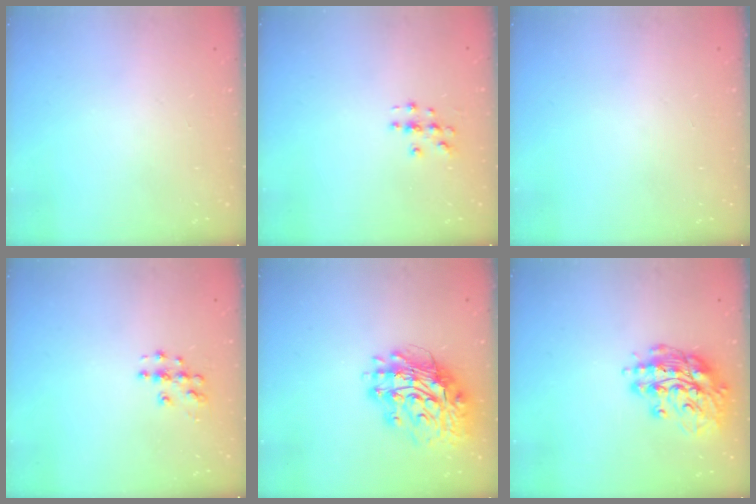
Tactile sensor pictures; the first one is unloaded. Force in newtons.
{"total": 3.0, "press": 3.0, "slide": 0.1}
{"total": 0.0}
{"total": 6.1, "press": 6.1, "slide": 0.3}
{"total": 16.0, "press": 15.9, "slide": 2.1}
{"total": 15.2, "press": 15.2, "slide": 0.8}